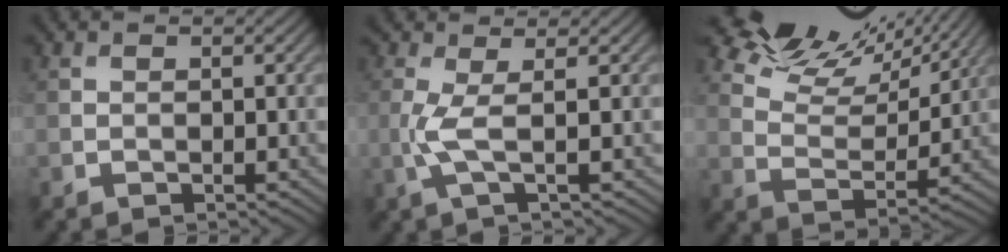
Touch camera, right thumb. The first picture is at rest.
{"total": 2.9, "force": [0.0, 0.0, 2.9], "torque": [-0.081, 0.006, -0.004]}
{"total": 12.8, "force": [10.1, 4.4, 6.4], "torque": [-0.136, 0.002, 0.158]}